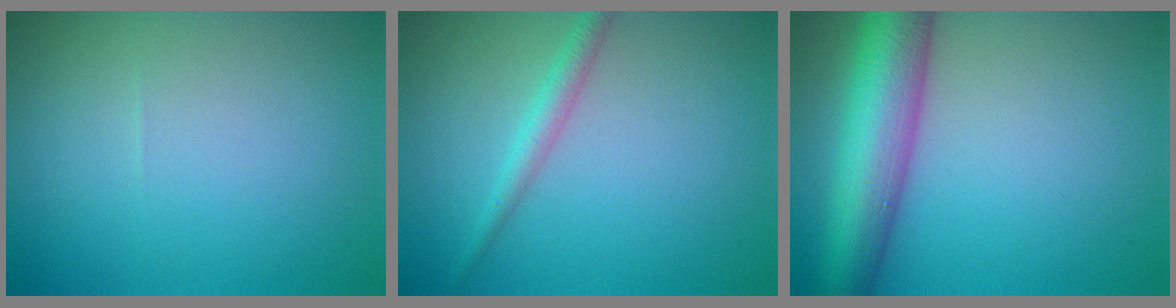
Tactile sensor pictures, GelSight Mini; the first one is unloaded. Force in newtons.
{"total": 2.0, "press": 2.0, "slide": 0.0}
{"total": 9.2, "press": 9.2, "slide": 0.4}